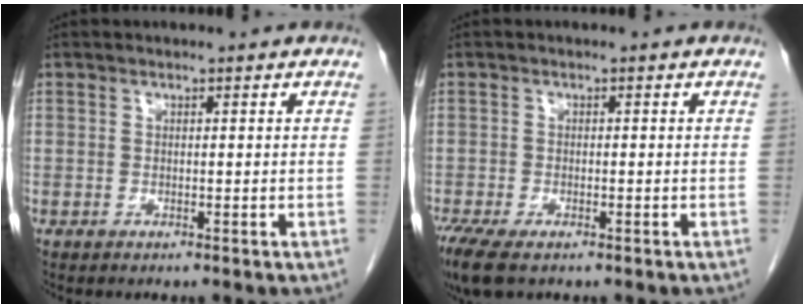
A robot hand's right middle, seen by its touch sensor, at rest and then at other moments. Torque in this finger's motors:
{"motor_torque": [1.02, -0.49, 0.03, 0.06]}